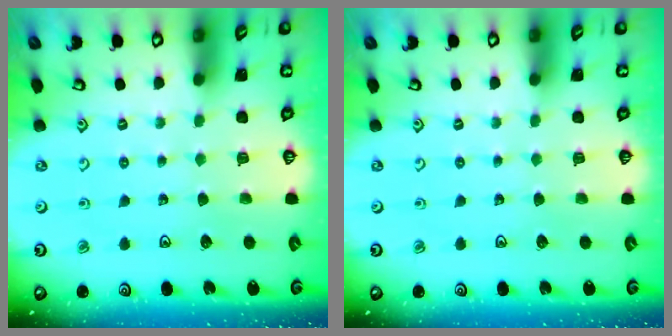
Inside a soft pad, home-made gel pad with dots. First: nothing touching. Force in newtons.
{"total": 0.0}